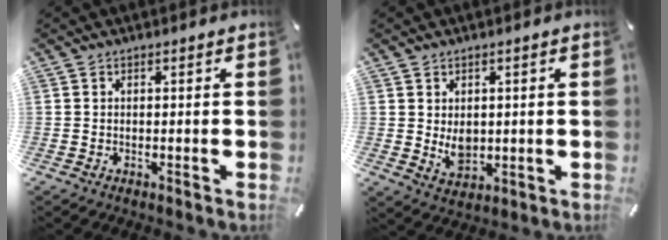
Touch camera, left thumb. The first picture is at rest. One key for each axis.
{"total": 4.8, "fx": 0.7, "fy": 3.9, "fz": 2.8, "tx": -0.037, "ty": -0.009, "tz": 0.014}